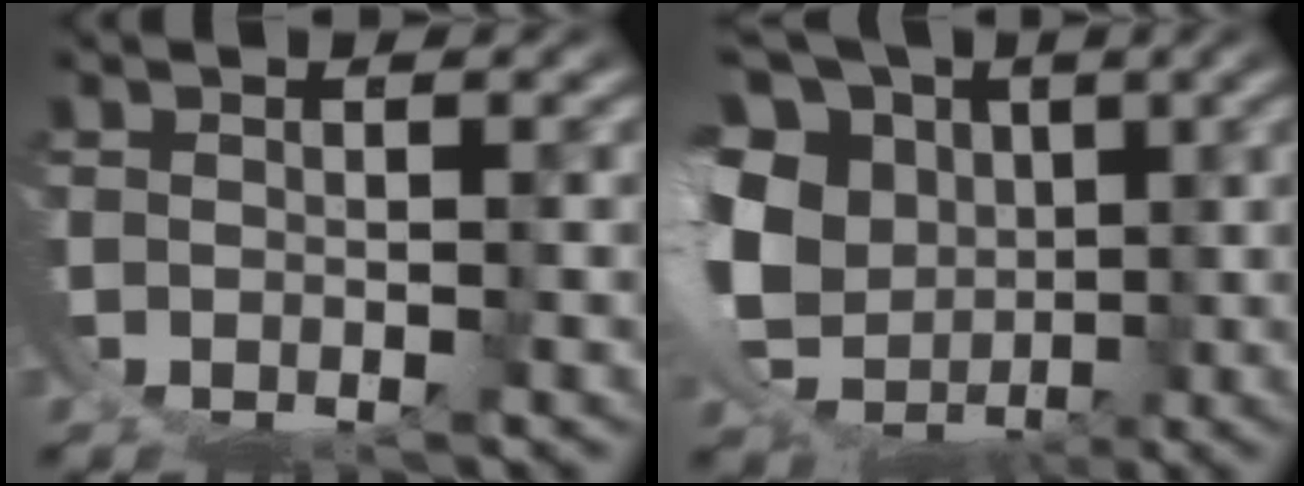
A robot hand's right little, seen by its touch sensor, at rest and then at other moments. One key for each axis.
{"total": 13.0, "fx": 1.2, "fy": 9.9, "fz": 8.3, "tx": -0.159, "ty": -0.026, "tz": 0.024}